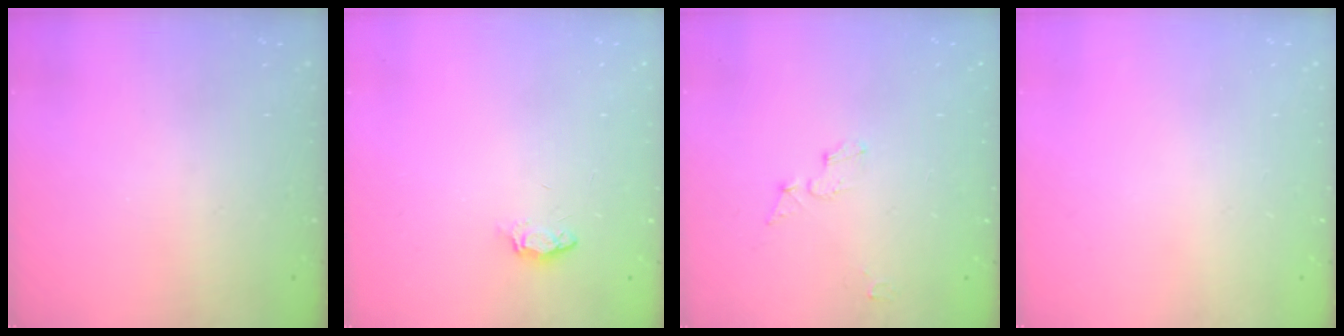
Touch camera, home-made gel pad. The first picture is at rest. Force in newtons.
{"total": 3.7, "press": 3.7, "slide": 0.6}
{"total": 4.4, "press": 4.4, "slide": 0.4}
{"total": 0.0}